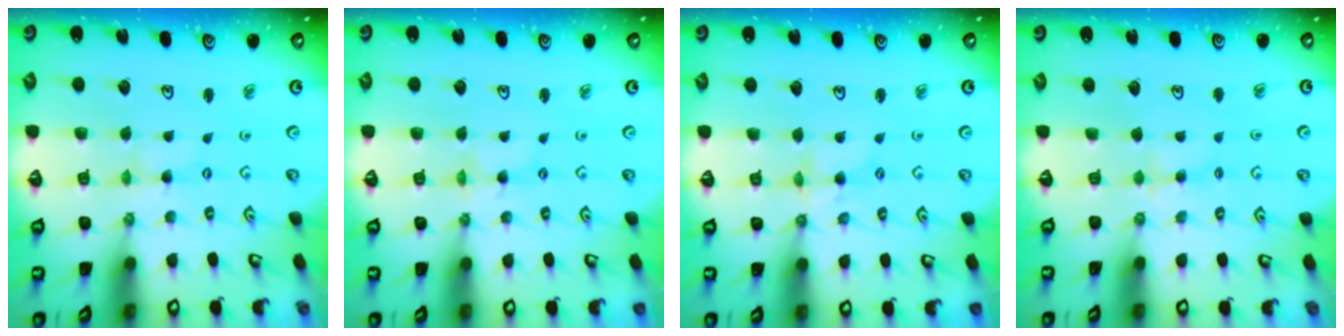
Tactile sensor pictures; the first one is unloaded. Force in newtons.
{"total": 0.0}
{"total": 1.6, "press": 1.6, "slide": 0.2}
{"total": 2.7, "press": 2.7, "slide": 0.5}